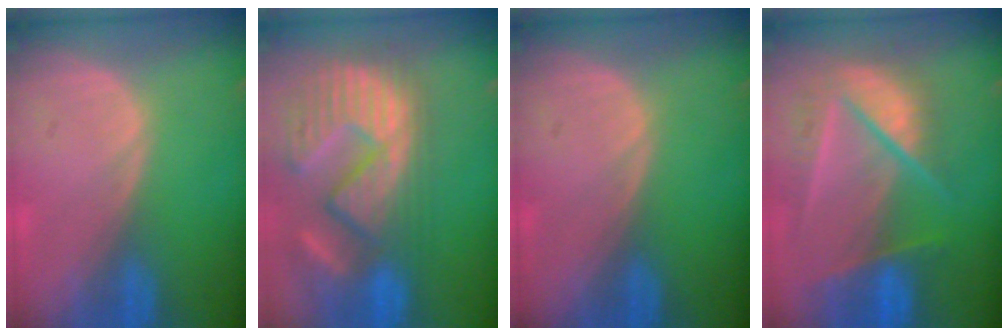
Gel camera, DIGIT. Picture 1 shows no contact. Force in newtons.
{"total": 14.6, "press": 12.4, "slide": 7.8}
{"total": 0.0}
{"total": 9.7, "press": 8.2, "slide": 5.1}